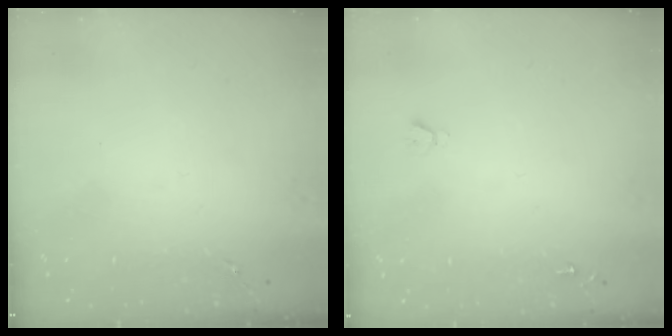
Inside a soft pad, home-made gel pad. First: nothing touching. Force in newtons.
{"total": 1.9, "press": 1.9, "slide": 0.2}